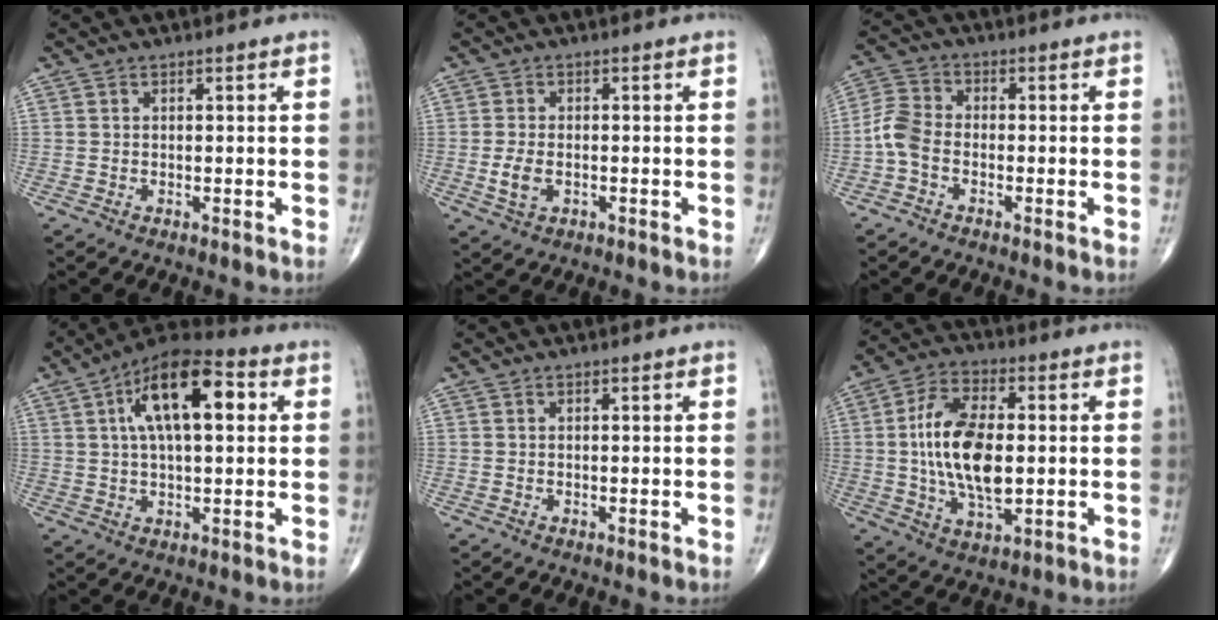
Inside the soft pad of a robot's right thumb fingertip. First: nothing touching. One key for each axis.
{"total": 3.8, "fx": -0.8, "fy": 2.2, "fz": 2.9, "tx": -0.059, "ty": 0.000, "tz": -0.012}
{"total": 5.1, "fx": -1.8, "fy": 3.2, "fz": 3.6, "tx": -0.080, "ty": 0.017, "tz": -0.050}
{"total": 16.2, "fx": 4.4, "fy": 7.1, "fz": 13.9, "tx": -0.217, "ty": 0.019, "tz": 0.064}
{"total": 0.0}
{"total": 16.0, "fx": 0.3, "fy": 7.9, "fz": 13.9, "tx": -0.258, "ty": 0.000, "tz": 0.006}